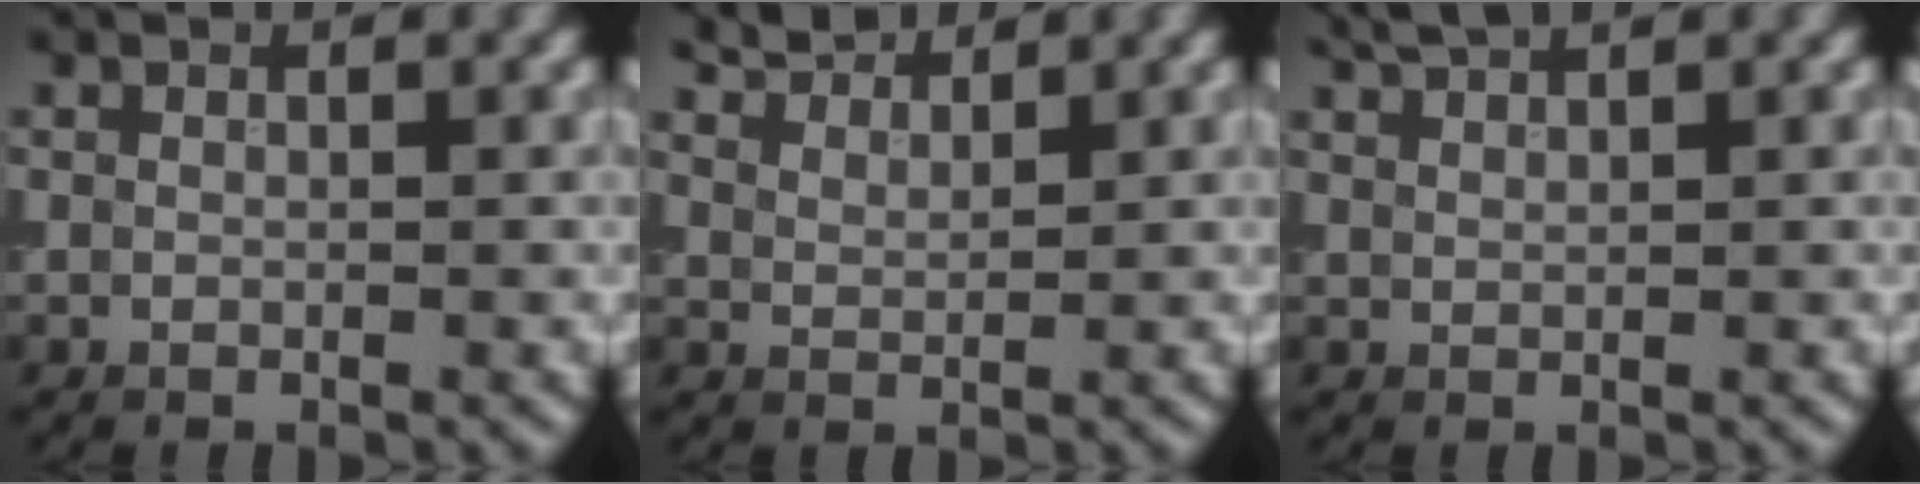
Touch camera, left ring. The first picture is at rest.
{"total": 3.4, "force": [3.2, 0.7, 0.8], "torque": [-0.021, 0.010, 0.057]}
{"total": 1.9, "force": [1.7, 0.2, 0.7], "torque": [-0.010, 0.005, 0.034]}